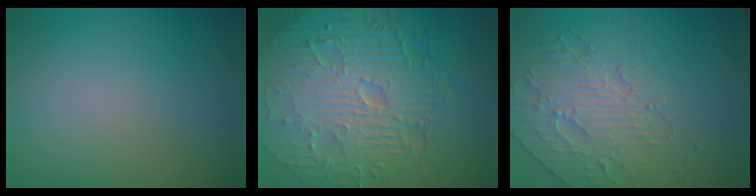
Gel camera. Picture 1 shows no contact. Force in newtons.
{"total": 11.2, "press": 7.2, "slide": 8.6}
{"total": 4.6, "press": 4.2, "slide": 1.9}